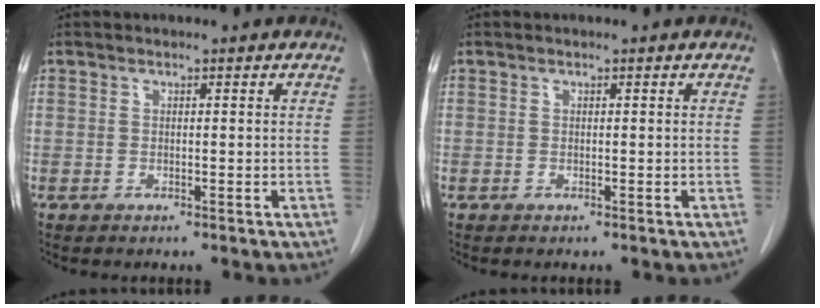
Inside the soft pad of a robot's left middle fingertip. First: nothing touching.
{"total": 0.0}